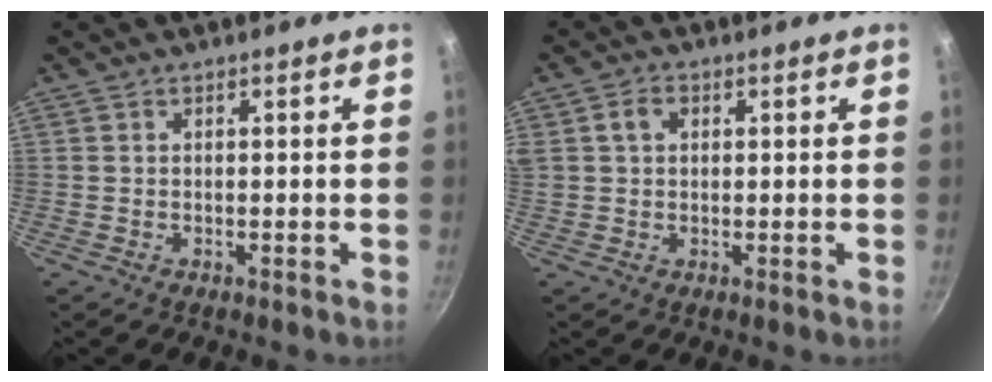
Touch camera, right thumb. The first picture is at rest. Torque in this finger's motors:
{"motor_torque": [1.14, 3.87, 1.19, 0.54, 0.90]}